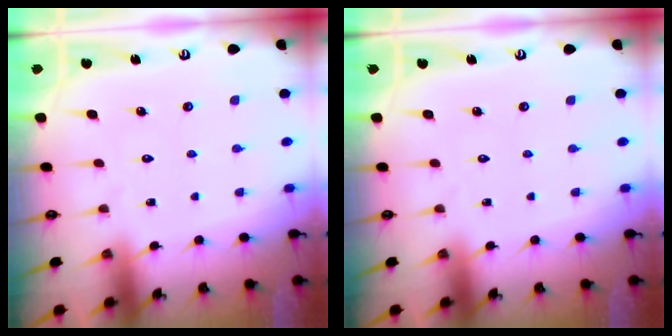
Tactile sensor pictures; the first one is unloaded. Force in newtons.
{"total": 0.0}